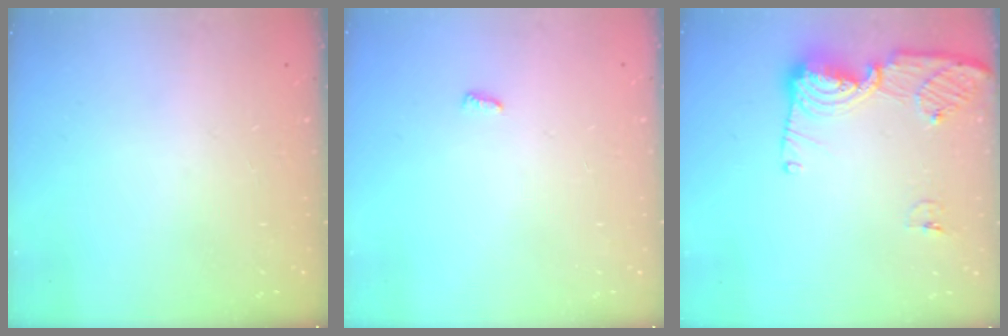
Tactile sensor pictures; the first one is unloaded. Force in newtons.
{"total": 3.5, "press": 3.5, "slide": 0.3}
{"total": 11.7, "press": 11.7, "slide": 1.2}